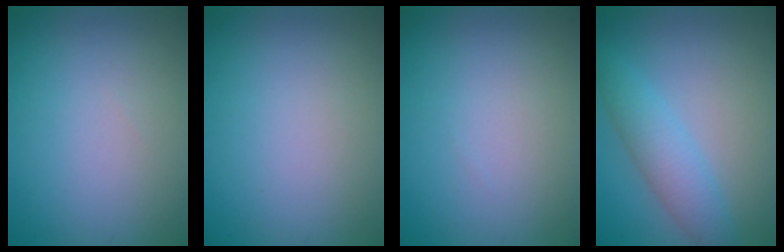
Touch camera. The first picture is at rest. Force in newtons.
{"total": 0.0}
{"total": 0.0}
{"total": 3.5, "press": 3.5, "slide": 0.1}